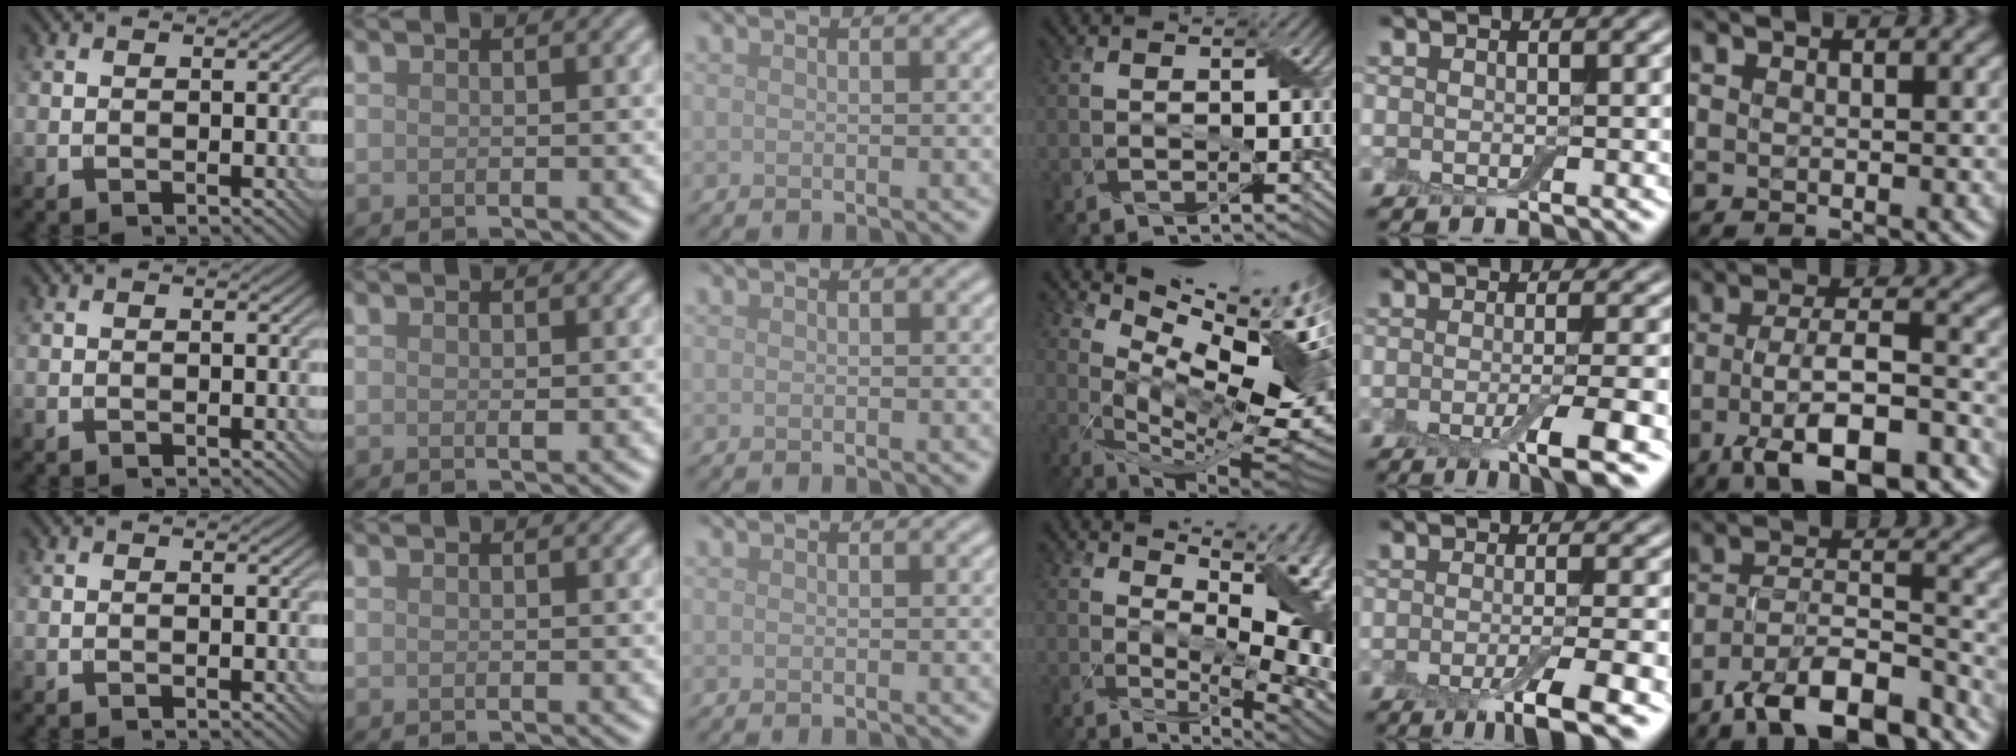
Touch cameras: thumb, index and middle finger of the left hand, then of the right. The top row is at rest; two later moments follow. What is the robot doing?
{"motion": "wrap", "object": "adhesive wrap"}